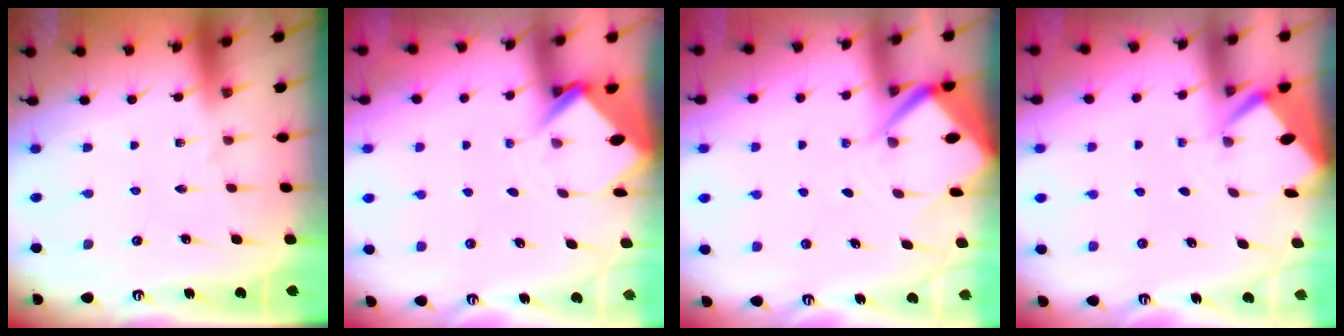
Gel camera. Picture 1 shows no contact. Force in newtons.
{"total": 3.8, "press": 3.8, "slide": 0.2}
{"total": 5.9, "press": 5.9, "slide": 0.5}
{"total": 2.6, "press": 2.6, "slide": 0.3}